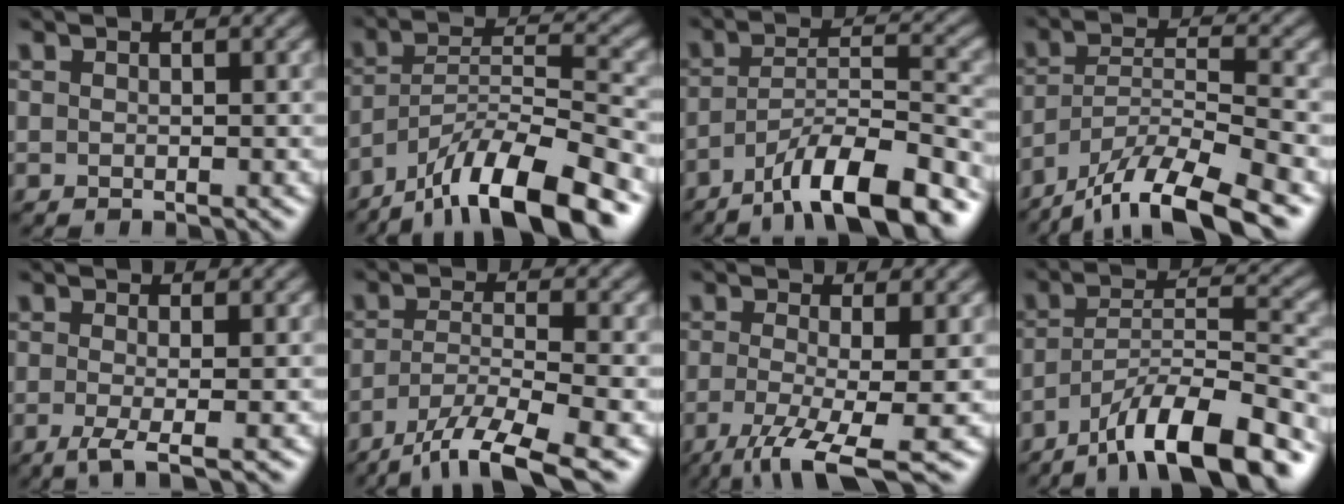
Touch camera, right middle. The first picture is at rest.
{"total": 12.3, "force": [-9.2, 3.0, 7.6], "torque": [-0.127, 0.010, -0.166]}
{"total": 10.2, "force": [-7.3, 2.2, 6.8], "torque": [-0.104, 0.013, -0.129]}
{"total": 10.8, "force": [-8.7, 2.3, 6.1], "torque": [-0.109, -0.001, -0.159]}
{"total": 2.7, "force": [-1.1, 0.4, 2.4], "torque": [-0.052, -0.009, -0.024]}
{"total": 8.1, "force": [-5.8, 1.6, 5.4], "torque": [-0.095, -0.007, -0.111]}
{"total": 6.6, "force": [-2.8, 1.3, 5.8], "torque": [-0.108, -0.017, -0.054]}
{"total": 11.2, "force": [-8.1, 2.6, 7.3], "torque": [-0.119, 0.015, -0.146]}